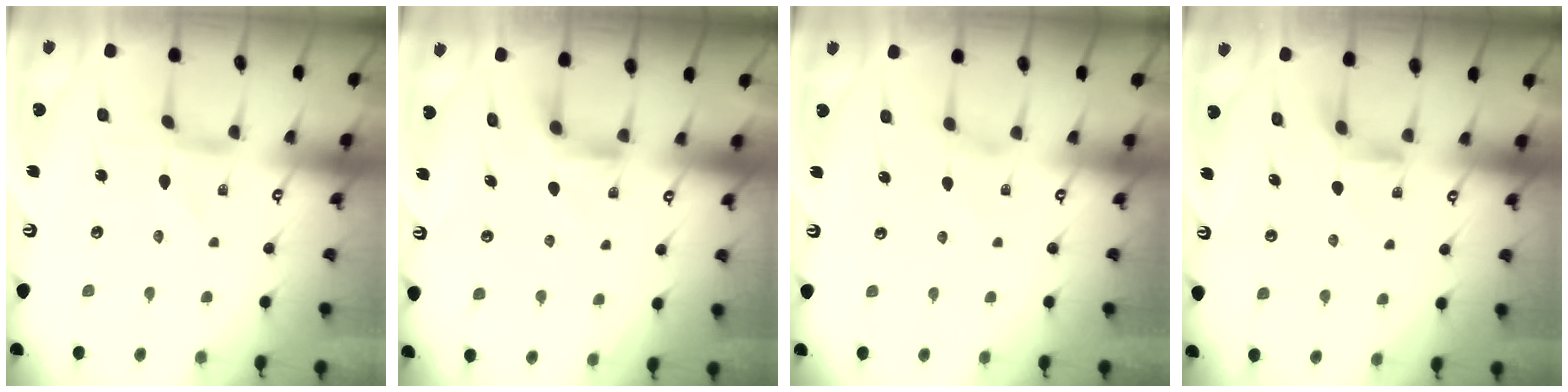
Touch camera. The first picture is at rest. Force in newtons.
{"total": 3.2, "press": 3.2, "slide": 0.5}
{"total": 2.5, "press": 2.5, "slide": 0.4}
{"total": 2.5, "press": 2.4, "slide": 0.3}